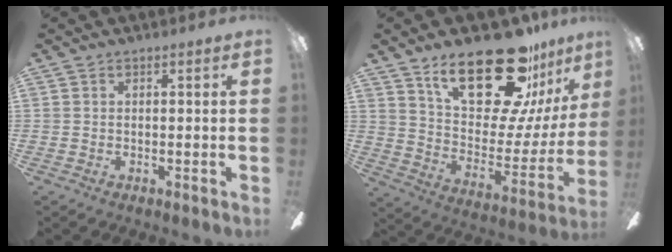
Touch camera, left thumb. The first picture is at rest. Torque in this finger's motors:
{"motor_torque": [1.18, 0.58, 1.43, -1.34, 0.26]}